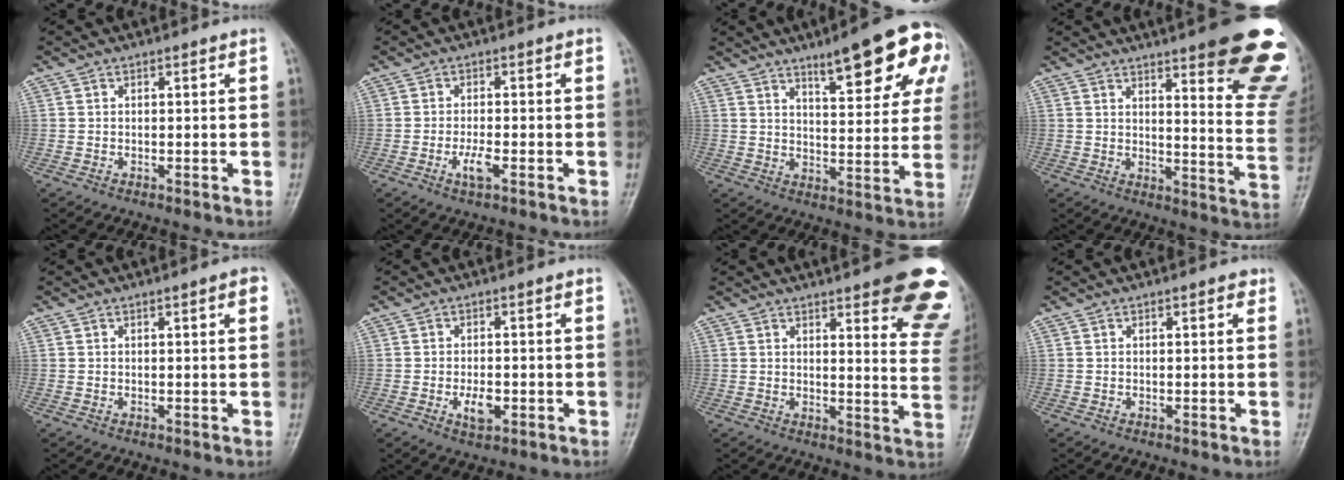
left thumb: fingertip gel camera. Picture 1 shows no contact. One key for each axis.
{"total": 3.4, "fx": -1.4, "fy": 1.0, "fz": 2.9, "tx": -0.059, "ty": 0.004, "tz": -0.027}
{"total": 16.8, "fx": 9.1, "fy": 4.6, "fz": 13.3, "tx": -0.138, "ty": -0.030, "tz": 0.122}
{"total": 23.4, "fx": 15.2, "fy": 4.5, "fz": 17.2, "tx": -0.174, "ty": -0.078, "tz": 0.184}
{"total": 2.0, "fx": 0.9, "fy": 0.3, "fz": 1.8, "tx": -0.021, "ty": 0.001, "tz": 0.010}
{"total": 4.1, "fx": -1.2, "fy": 2.1, "fz": 3.3, "tx": -0.051, "ty": 0.001, "tz": -0.016}
{"total": 19.4, "fx": 12.5, "fy": 5.0, "fz": 14.1, "tx": -0.140, "ty": -0.057, "tz": 0.135}
{"total": 1.3, "fx": 0.6, "fy": 0.5, "fz": 1.0, "tx": -0.008, "ty": 0.001, "tz": 0.006}